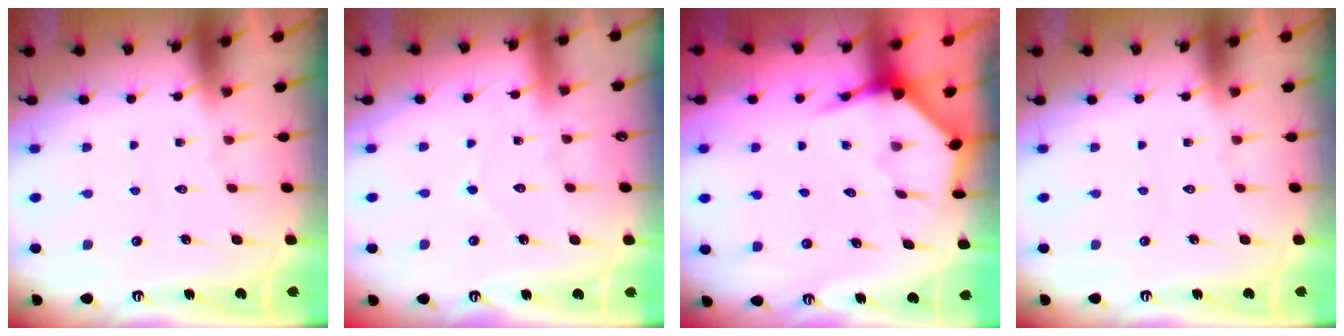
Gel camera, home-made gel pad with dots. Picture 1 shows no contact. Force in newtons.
{"total": 3.8, "press": 3.8, "slide": 0.4}
{"total": 4.0, "press": 3.9, "slide": 0.4}
{"total": 0.0}